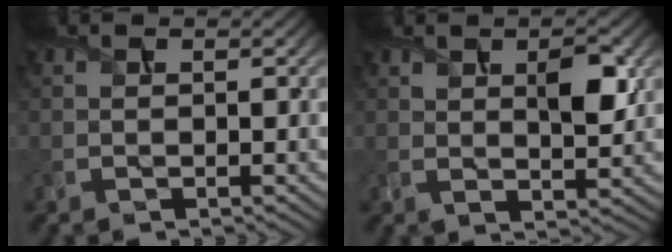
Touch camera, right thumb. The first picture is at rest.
{"total": 5.1, "force": [2.0, 2.2, 4.1], "torque": [-0.072, -0.003, 0.038]}